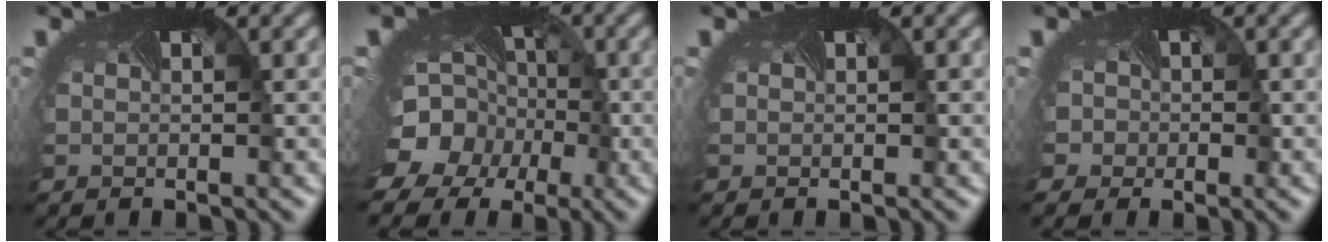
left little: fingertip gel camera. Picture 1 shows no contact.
{"total": 13.9, "force": [-5.0, 11.5, 6.0], "torque": [-0.132, -0.037, -0.083]}
{"total": 0.0}
{"total": 5.2, "force": [-0.9, 4.7, 2.1], "torque": [-0.031, 0.010, -0.038]}